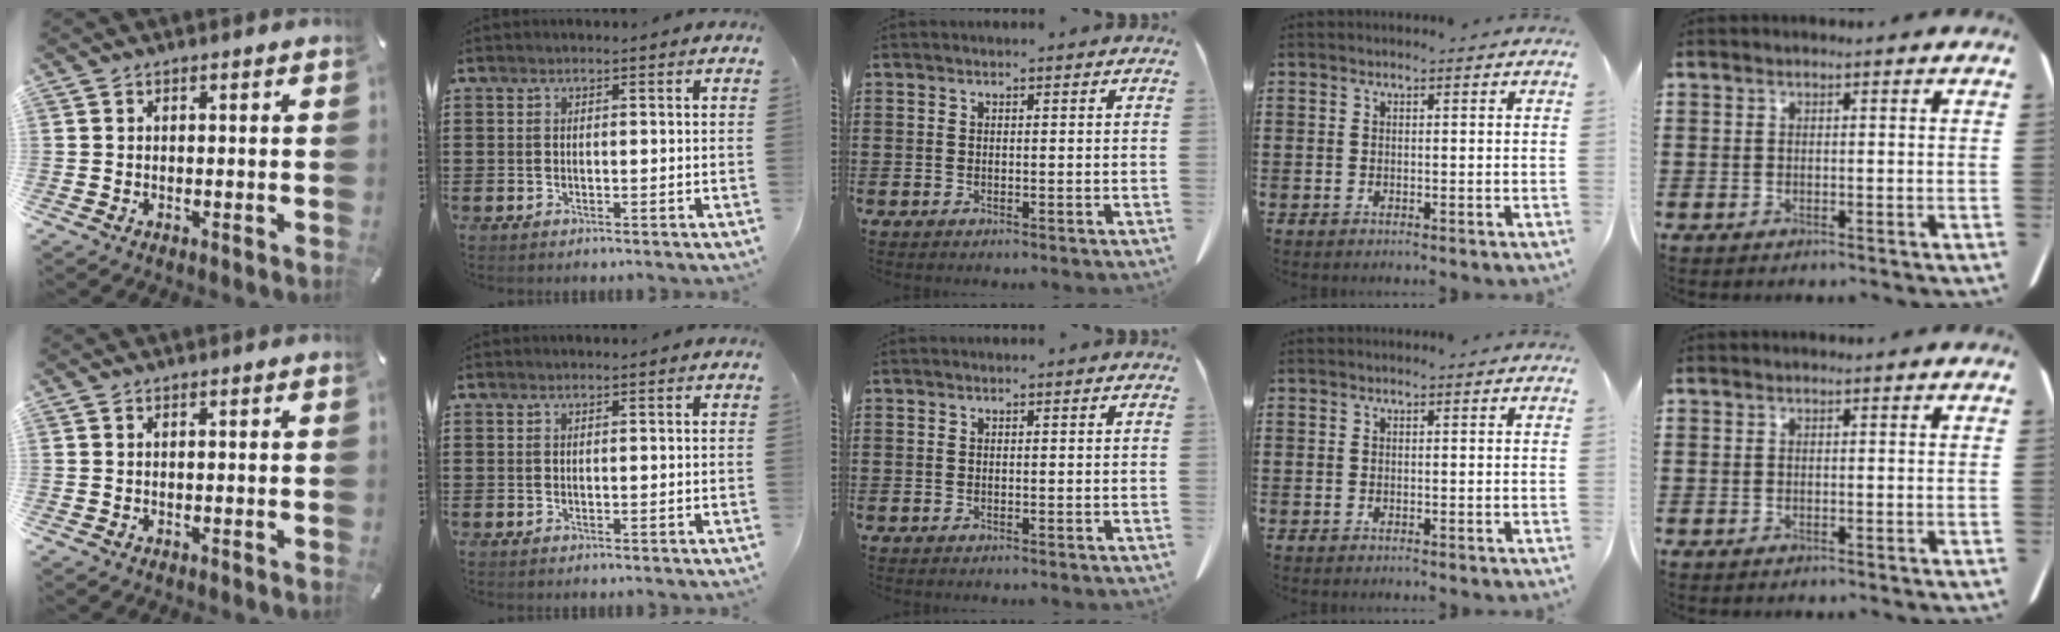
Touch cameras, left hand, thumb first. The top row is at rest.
{}